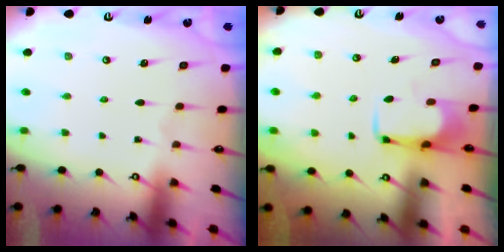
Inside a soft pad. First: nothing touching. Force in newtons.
{"total": 2.1, "press": 2.1, "slide": 0.4}